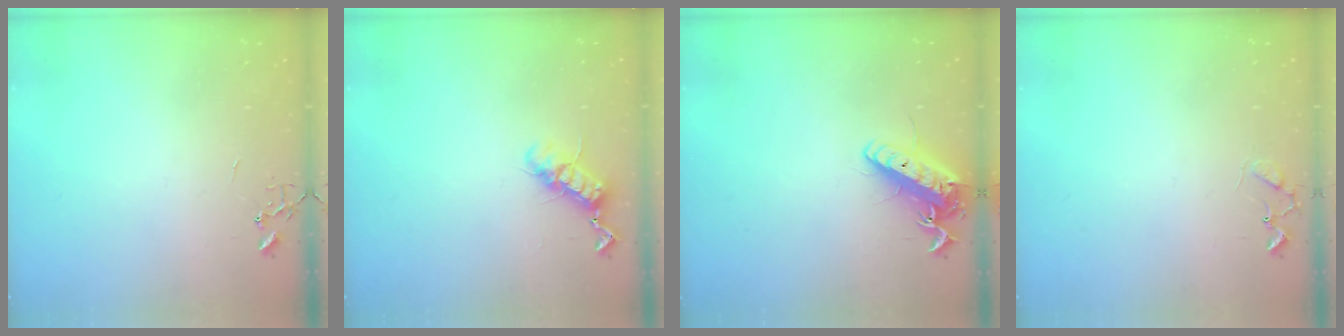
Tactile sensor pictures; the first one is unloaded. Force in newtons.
{"total": 11.3, "press": 11.2, "slide": 1.2}
{"total": 15.0, "press": 14.7, "slide": 2.8}
{"total": 6.2, "press": 6.2, "slide": 0.4}